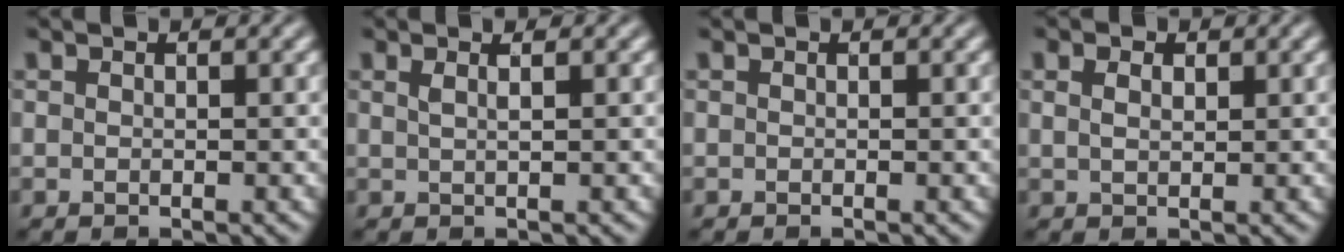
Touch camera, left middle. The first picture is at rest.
{"total": 1.4, "force": [0.5, 0.5, 1.2], "torque": [-0.014, 0.005, 0.003]}
{"total": 0.0}
{"total": 2.5, "force": [1.3, 1.5, 1.5], "torque": [-0.028, 0.014, 0.003]}